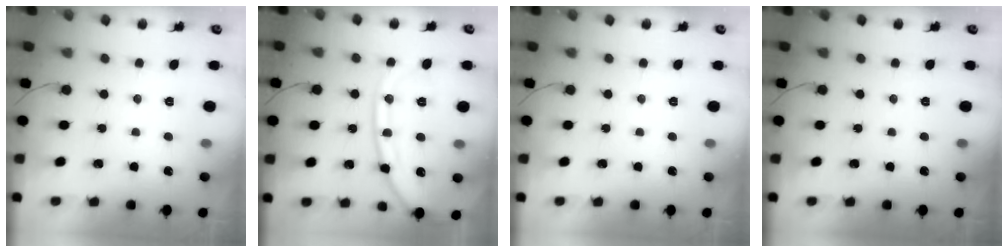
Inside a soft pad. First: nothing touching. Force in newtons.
{"total": 16.1, "press": 16.0, "slide": 1.9}
{"total": 0.0}
{"total": 0.0}